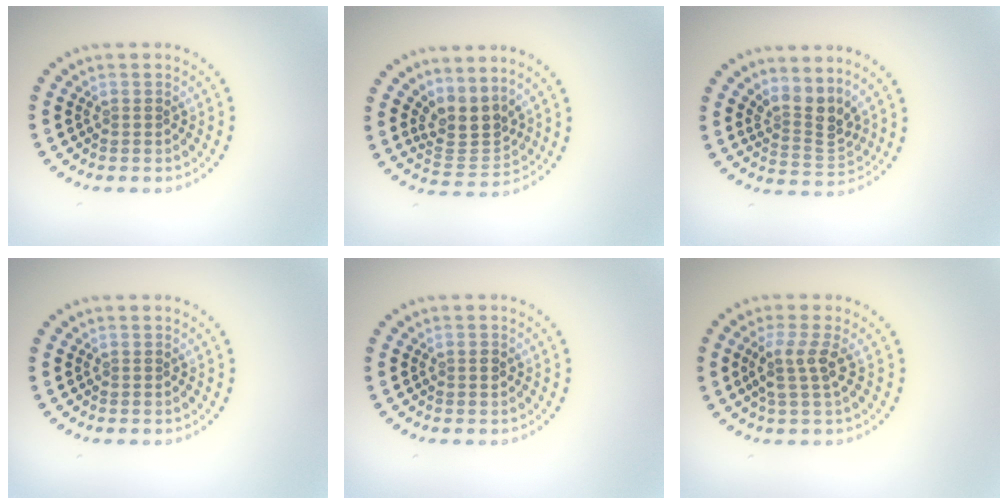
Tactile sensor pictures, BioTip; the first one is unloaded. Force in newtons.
{"total": 3.4, "press": 2.5, "slide": 2.3}
{"total": 3.0, "press": 2.2, "slide": 2.1}
{"total": 0.0}
{"total": 0.9, "press": 0.9, "slide": 0.0}
{"total": 2.7, "press": 2.0, "slide": 1.8}